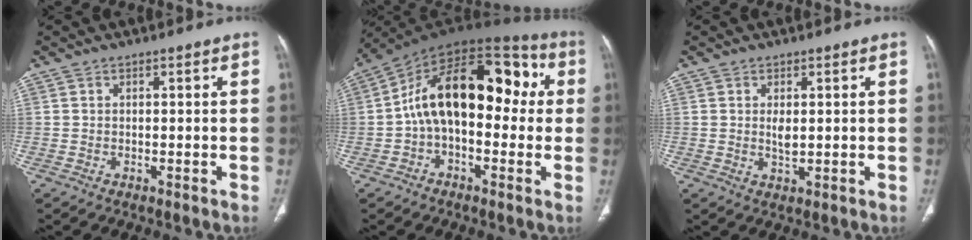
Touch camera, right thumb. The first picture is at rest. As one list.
[{"total": 19.7, "force": [1.2, 11.1, 16.3], "torque": [-0.222, 0.061, 0.005]}, {"total": 2.3, "force": [0.5, 1.0, 2.0], "torque": [-0.038, -0.007, 0.012]}]